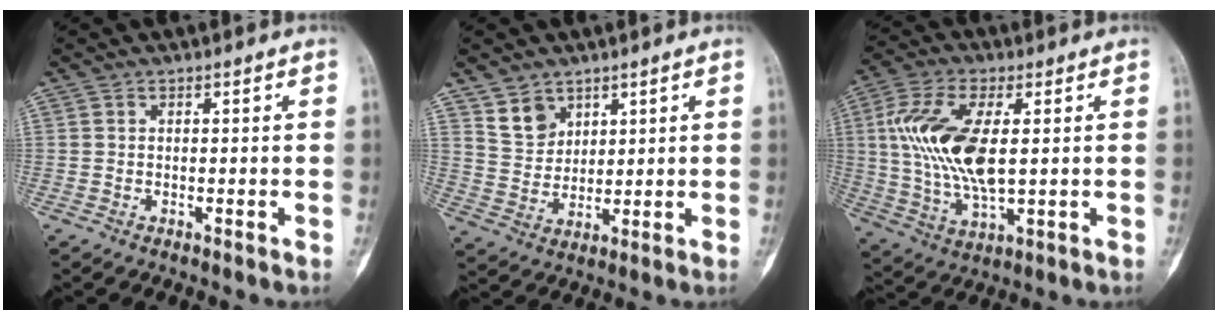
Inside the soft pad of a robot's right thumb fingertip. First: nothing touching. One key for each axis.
{"total": 5.7, "fx": 3.8, "fy": 3.9, "fz": 1.5, "tx": -0.008, "ty": -0.029, "tz": 0.081}
{"total": 15.7, "fx": 2.0, "fy": 7.0, "fz": 13.9, "tx": -0.292, "ty": -0.009, "tz": 0.042}